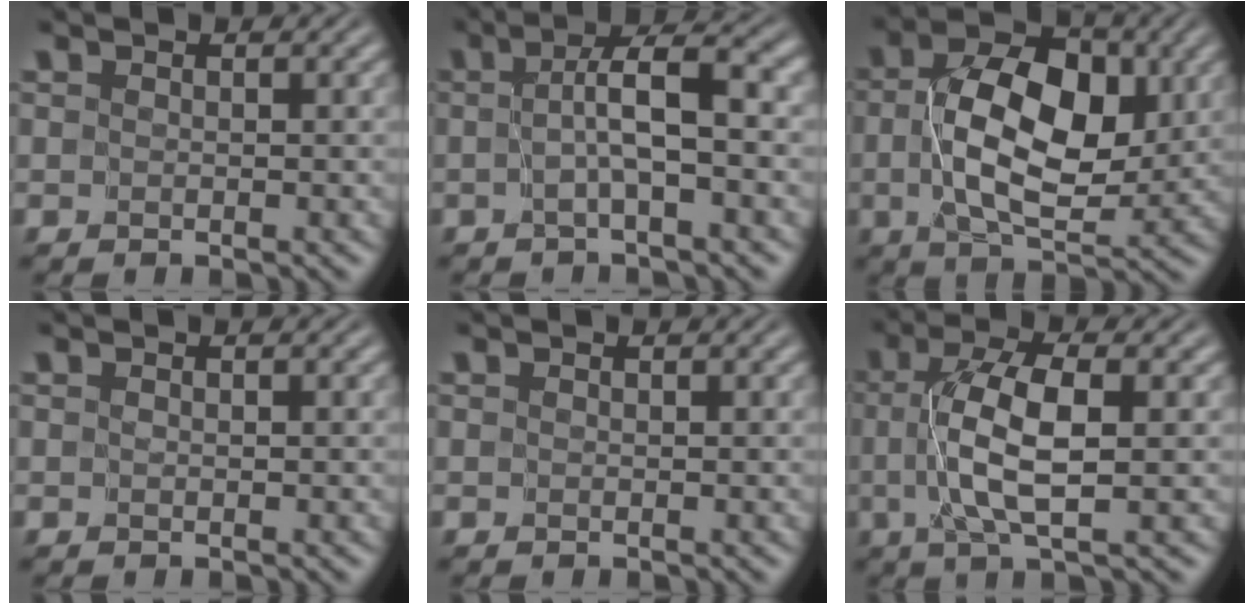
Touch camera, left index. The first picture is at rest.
{"total": 4.6, "force": [0.0, 0.5, 4.6], "torque": [-0.081, 0.015, -0.005]}
{"total": 9.7, "force": [0.8, 5.5, 7.9], "torque": [-0.140, 0.004, 0.014]}
{"total": 0.0}
{"total": 0.0}
{"total": 6.0, "force": [0.1, 1.6, 5.8], "torque": [-0.112, 0.008, 0.000]}